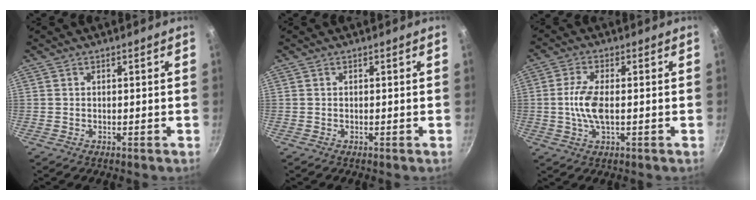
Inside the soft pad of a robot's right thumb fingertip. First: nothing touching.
{"total": 0.0}
{"total": 6.7, "force": [-0.4, 2.8, 6.1], "torque": [-0.131, 0.005, -0.011]}